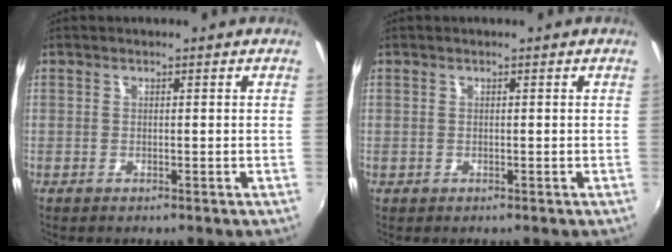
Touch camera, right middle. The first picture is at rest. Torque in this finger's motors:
{"motor_torque": [-0.24, -0.11, -0.02, 0.01]}